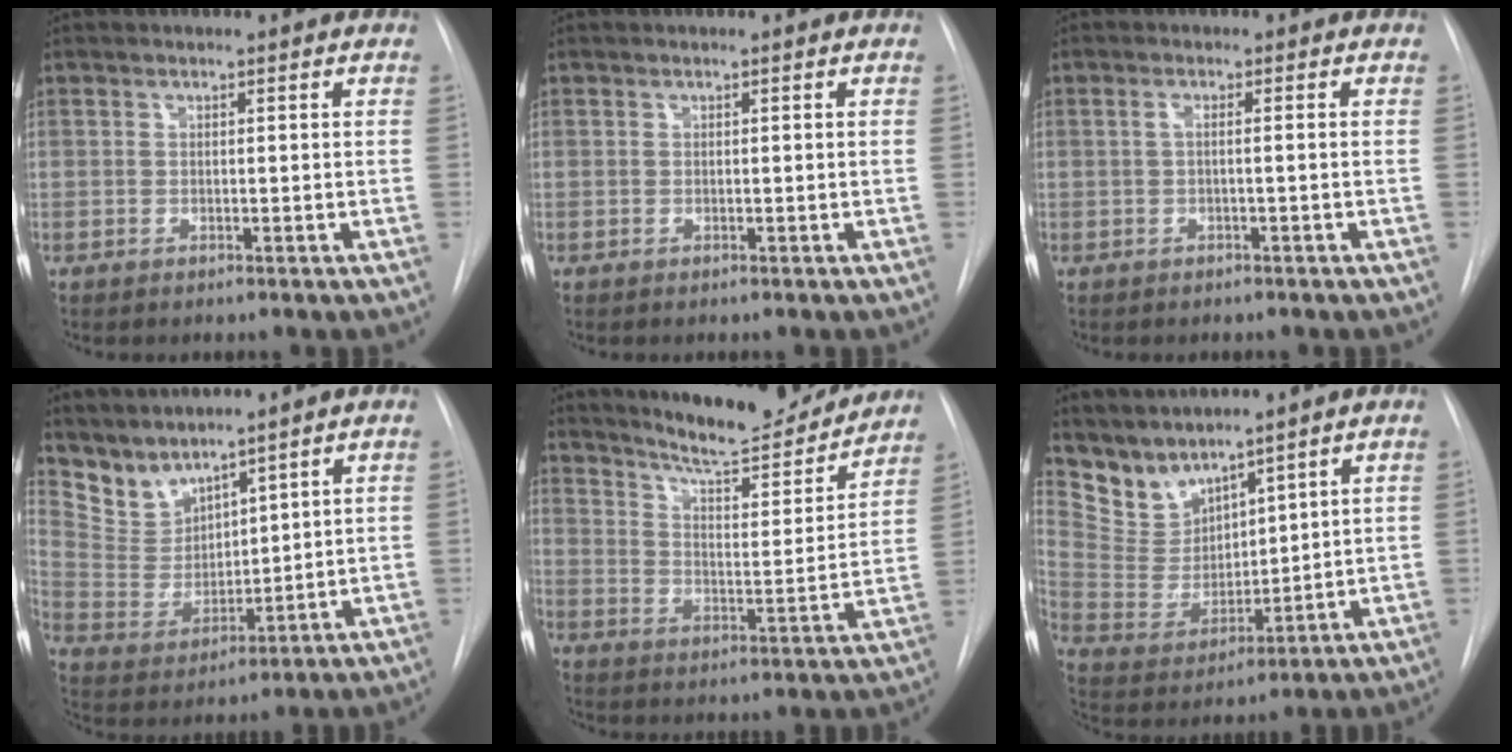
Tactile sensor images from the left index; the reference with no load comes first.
{"total": 0.0}
{"total": 1.3, "force": [-0.2, -0.1, 1.2], "torque": [-0.027, 0.007, -0.002]}
{"total": 7.4, "force": [7.0, 2.2, 0.7], "torque": [-0.033, 0.008, 0.164]}
{"total": 18.1, "force": [16.7, 2.2, 6.6], "torque": [-0.100, -0.028, 0.242]}
{"total": 8.3, "force": [7.9, 2.7, 0.9], "torque": [-0.039, 0.008, 0.179]}